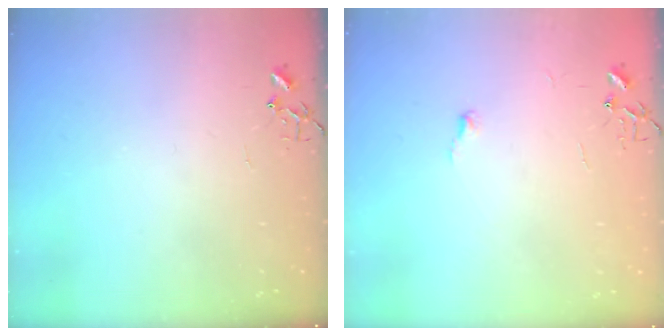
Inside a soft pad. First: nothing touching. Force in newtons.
{"total": 3.1, "press": 3.0, "slide": 0.4}